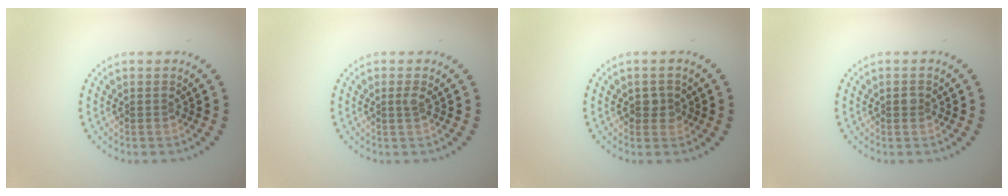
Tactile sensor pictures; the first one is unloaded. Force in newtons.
{"total": 0.7, "press": 0.6, "slide": 0.5}
{"total": 1.6, "press": 1.6, "slide": 0.4}
{"total": 0.7, "press": 0.7, "slide": 0.0}